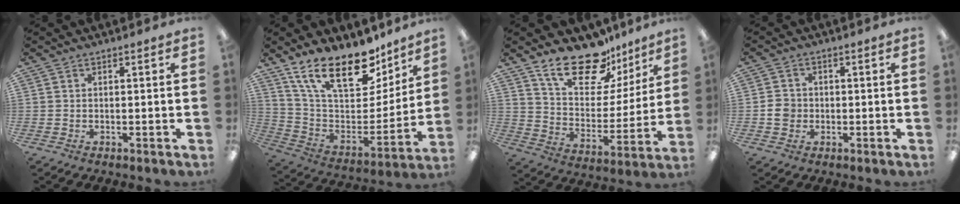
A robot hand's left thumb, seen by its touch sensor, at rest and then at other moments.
{"total": 23.2, "force": [16.4, 10.1, 12.9], "torque": [-0.217, -0.109, 0.292]}
{"total": 20.0, "force": [15.1, 9.0, 9.4], "torque": [-0.154, -0.097, 0.266]}
{"total": 3.8, "force": [-0.6, 3.4, 1.6], "torque": [-0.028, 0.007, -0.011]}